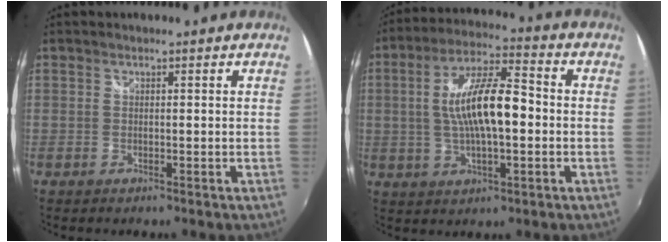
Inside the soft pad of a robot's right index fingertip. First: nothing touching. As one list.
[{"total": 13.3, "force": [-0.4, 4.1, 12.7], "torque": [-0.235, 0.012, -0.008]}]